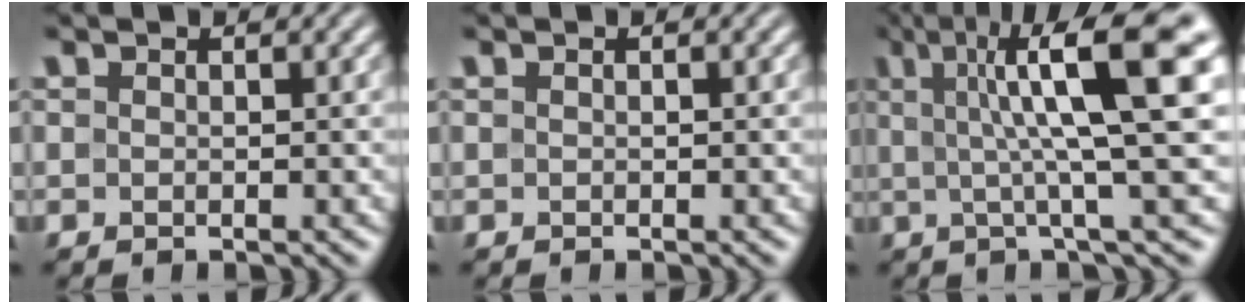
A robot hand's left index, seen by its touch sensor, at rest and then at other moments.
{"total": 0.0}
{"total": 10.7, "force": [2.3, 1.9, 10.3], "torque": [-0.132, 0.009, 0.033]}